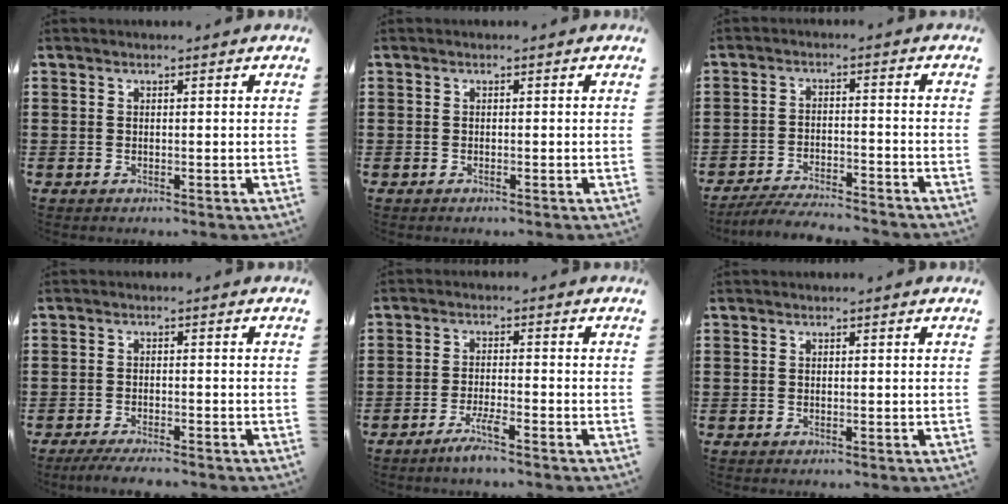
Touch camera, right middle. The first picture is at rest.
{"total": 0.0}
{"total": 4.9, "force": [-4.7, 0.1, 1.2], "torque": [-0.026, -0.003, -0.095]}
{"total": 2.9, "force": [-2.7, -0.1, 1.0], "torque": [-0.025, -0.007, -0.055]}
{"total": 3.5, "force": [-2.6, 0.1, 2.4], "torque": [-0.054, -0.002, -0.050]}
{"total": 0.0}